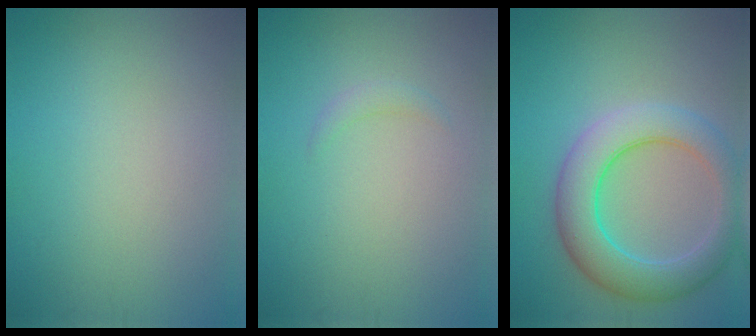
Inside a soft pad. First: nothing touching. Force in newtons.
{"total": 0.8, "press": 0.8, "slide": 0.1}
{"total": 6.7, "press": 6.7, "slide": 0.4}